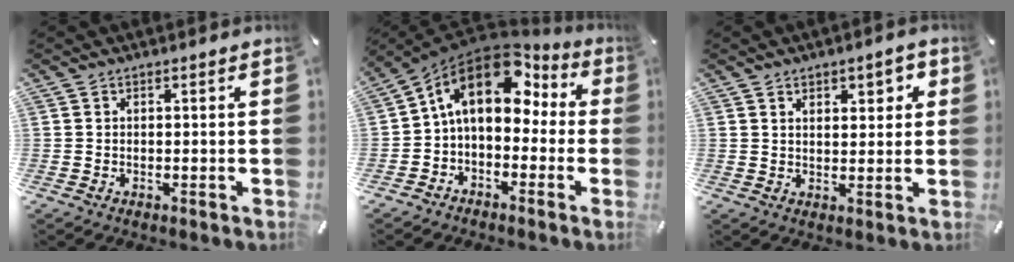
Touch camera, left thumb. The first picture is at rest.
{"total": 15.0, "force": [4.4, 9.9, 10.4], "torque": [-0.177, -0.008, 0.069]}
{"total": 3.6, "force": [1.8, 2.3, 2.1], "torque": [-0.022, -0.006, 0.025]}